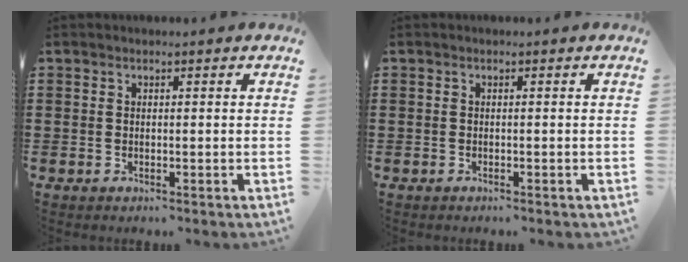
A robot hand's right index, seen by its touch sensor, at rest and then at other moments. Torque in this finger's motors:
{"motor_torque": [1.09, 1.05, 0.06, 0.01]}